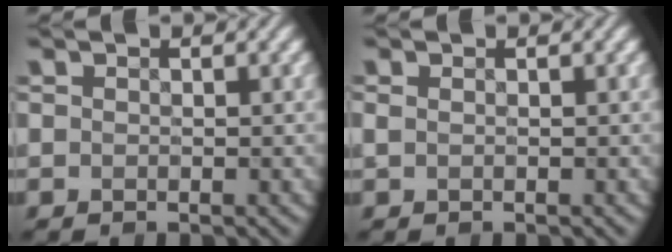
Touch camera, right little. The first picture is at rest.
{"total": 0.0}